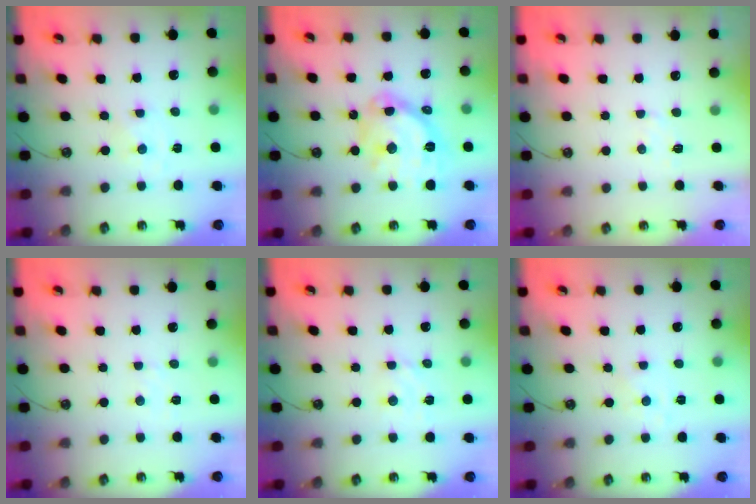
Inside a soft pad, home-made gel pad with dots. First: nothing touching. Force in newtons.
{"total": 18.7, "press": 18.6, "slide": 1.8}
{"total": 5.8, "press": 5.8, "slide": 0.8}
{"total": 2.7, "press": 2.7, "slide": 0.4}
{"total": 2.8, "press": 2.8, "slide": 0.1}
{"total": 1.1, "press": 1.1, "slide": 0.2}